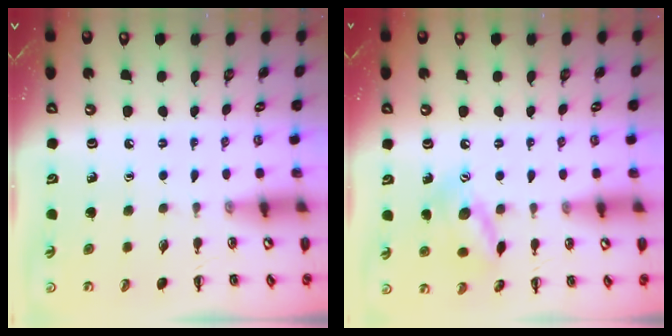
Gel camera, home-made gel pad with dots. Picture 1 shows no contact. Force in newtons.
{"total": 11.6, "press": 11.6, "slide": 0.8}